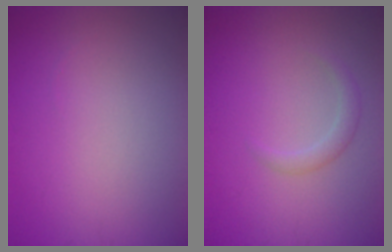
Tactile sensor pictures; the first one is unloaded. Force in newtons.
{"total": 1.4, "press": 1.4, "slide": 0.1}